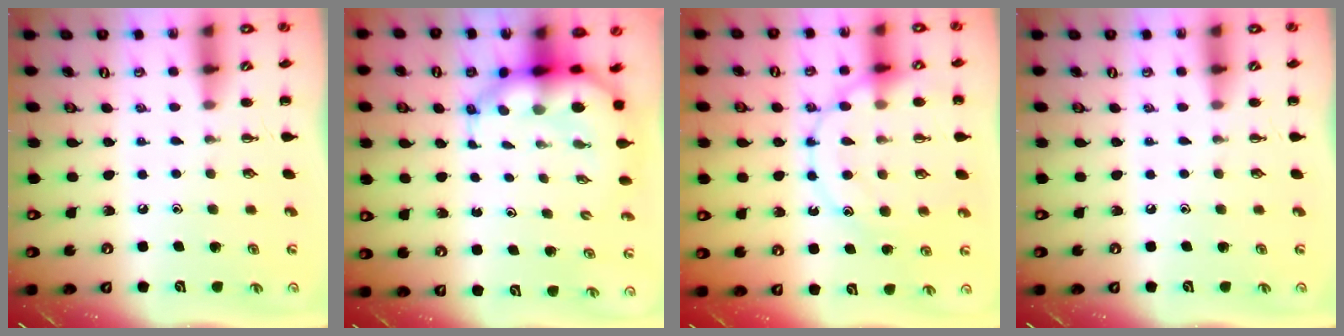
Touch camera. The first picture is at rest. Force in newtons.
{"total": 7.4, "press": 7.1, "slide": 1.9}
{"total": 16.8, "press": 16.7, "slide": 1.6}
{"total": 0.0}